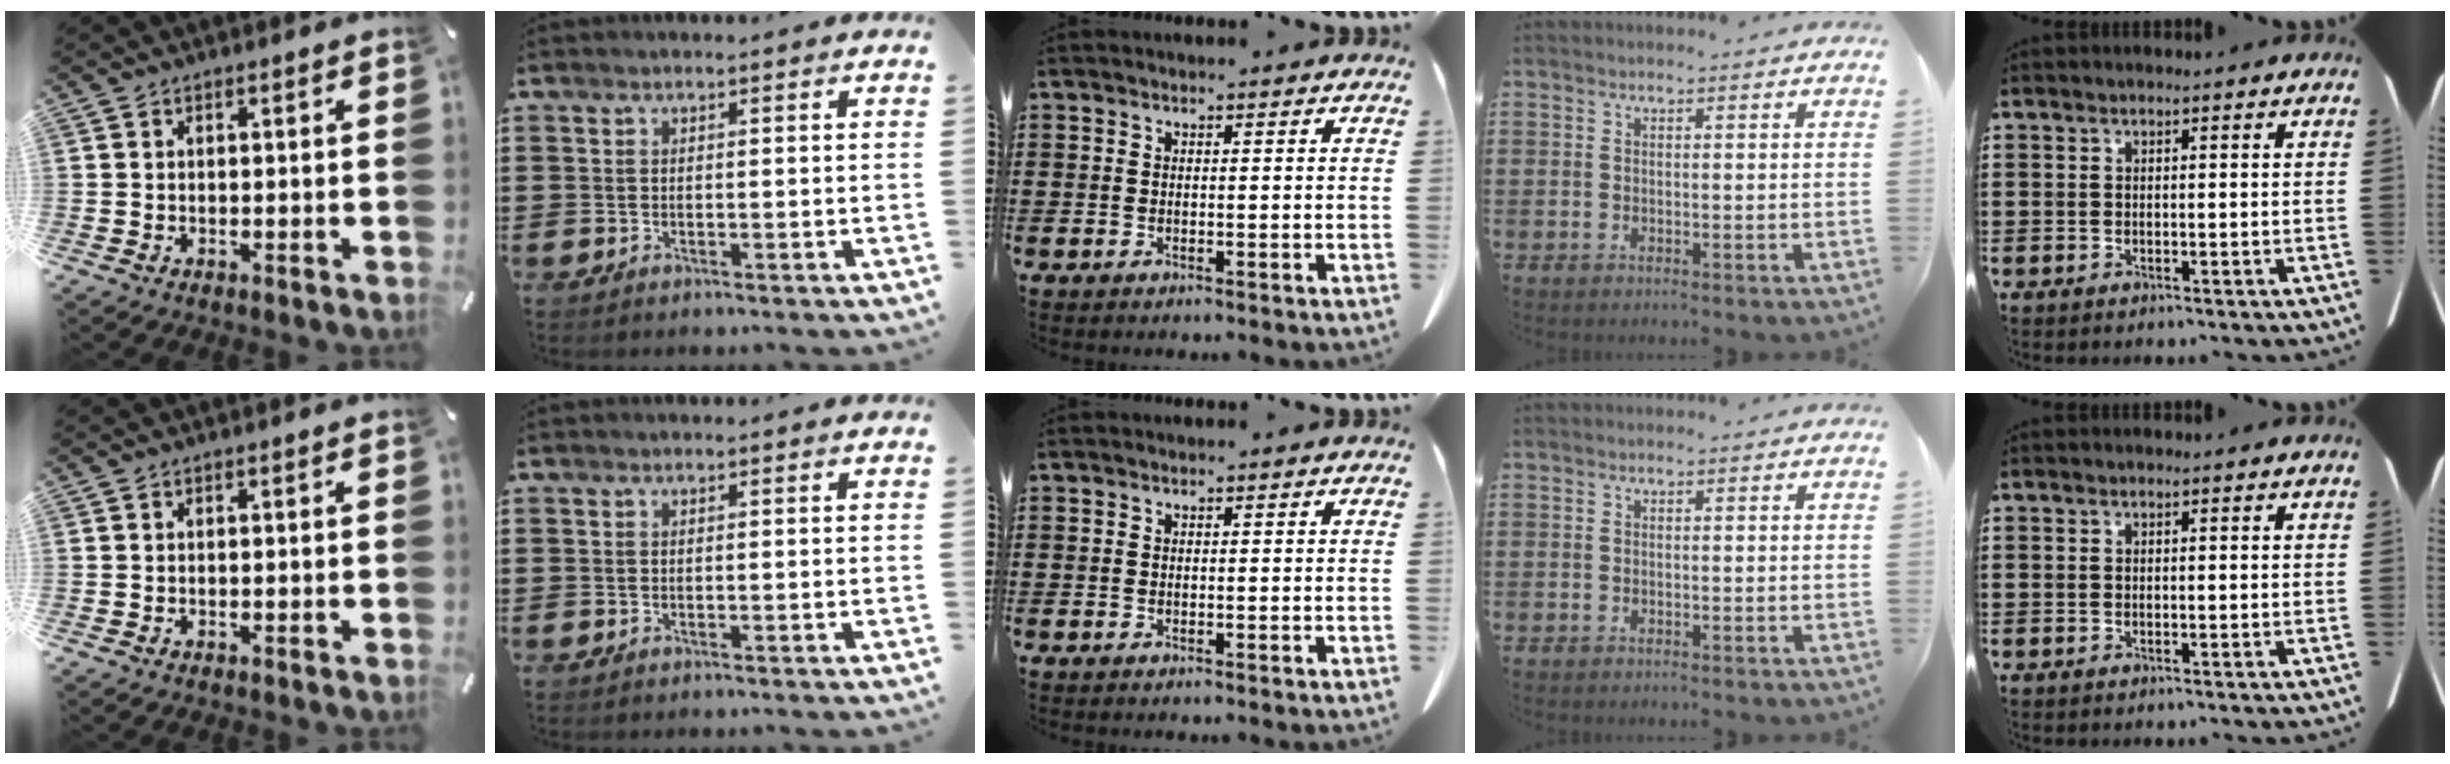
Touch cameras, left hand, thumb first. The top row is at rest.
{}